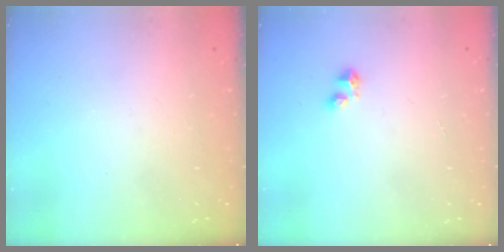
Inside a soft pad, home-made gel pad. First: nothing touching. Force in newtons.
{"total": 3.5, "press": 3.4, "slide": 0.5}